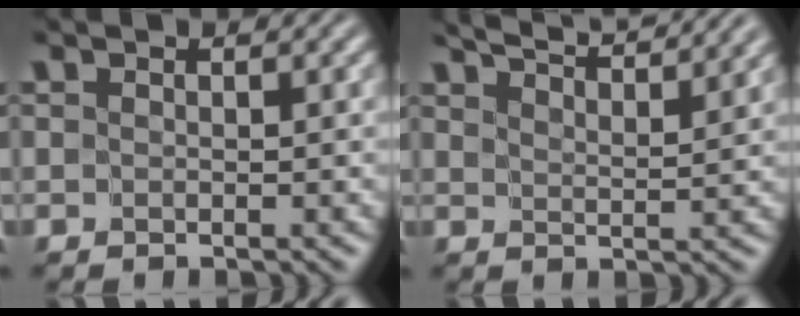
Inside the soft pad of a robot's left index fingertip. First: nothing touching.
{"total": 7.6, "force": [6.6, 1.4, 3.5], "torque": [-0.035, 0.019, 0.070]}